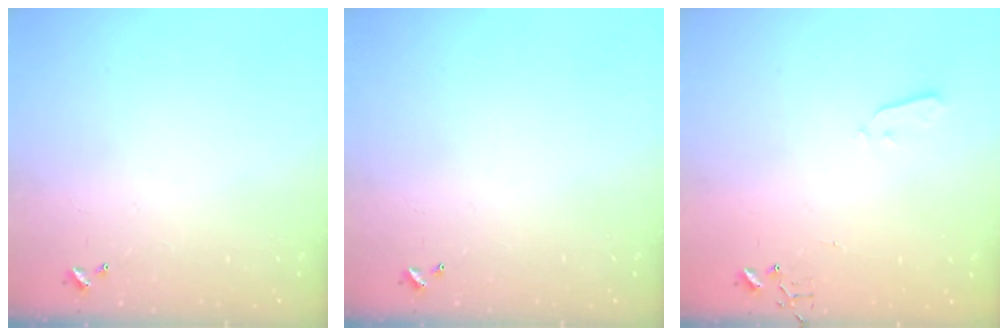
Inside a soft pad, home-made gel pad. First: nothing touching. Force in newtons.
{"total": 0.0}
{"total": 3.0, "press": 3.0, "slide": 0.3}